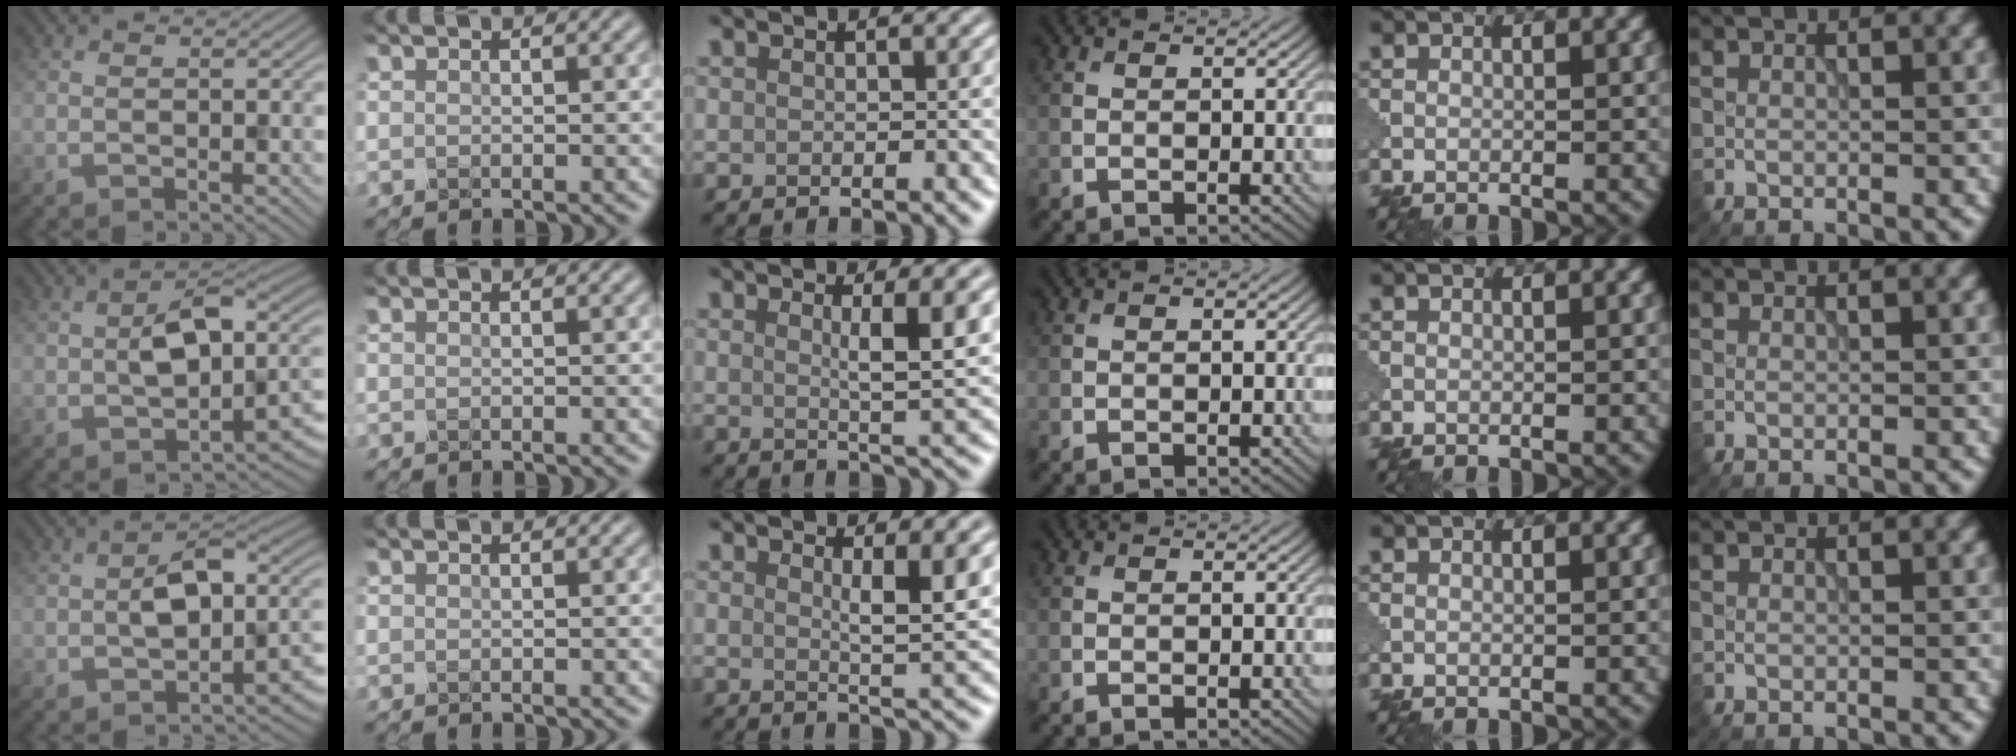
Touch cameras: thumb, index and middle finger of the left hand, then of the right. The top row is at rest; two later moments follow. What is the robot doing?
{"motion": "shake", "object": "medicine bottle"}